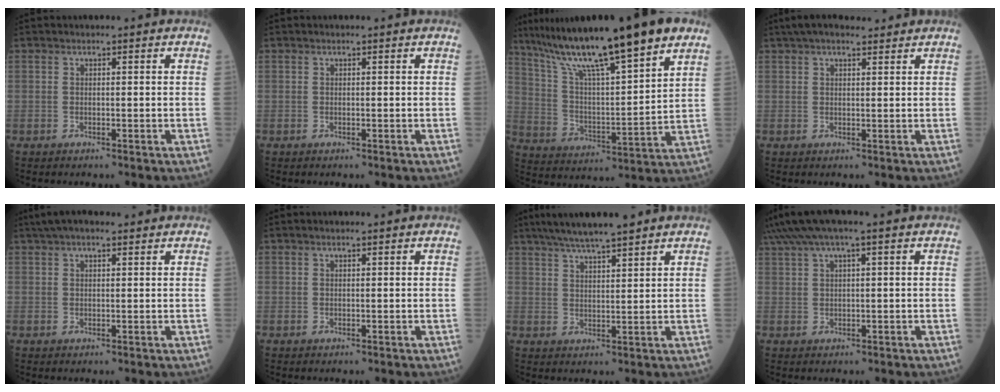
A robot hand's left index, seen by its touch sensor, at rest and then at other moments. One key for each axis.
{"total": 0.0}
{"total": 21.0, "fx": 15.6, "fy": 1.0, "fz": 14.0, "tx": -0.231, "ty": 0.013, "tz": 0.266}
{"total": 7.0, "fx": 5.8, "fy": 1.5, "fz": 3.7, "tx": -0.057, "ty": 0.036, "tz": 0.094}
{"total": 6.1, "fx": 4.8, "fy": 1.1, "fz": 3.5, "tx": -0.058, "ty": 0.039, "tz": 0.081}
{"total": 1.1, "fx": 0.8, "fy": -0.1, "fz": 0.7, "tx": -0.015, "ty": 0.008, "tz": 0.015}
{"total": 9.4, "fx": 7.7, "fy": 0.5, "fz": 5.3, "tx": -0.088, "ty": 0.025, "tz": 0.123}
{"total": 7.2, "fx": 4.9, "fy": 0.1, "fz": 5.3, "tx": -0.103, "ty": 0.041, "tz": 0.088}